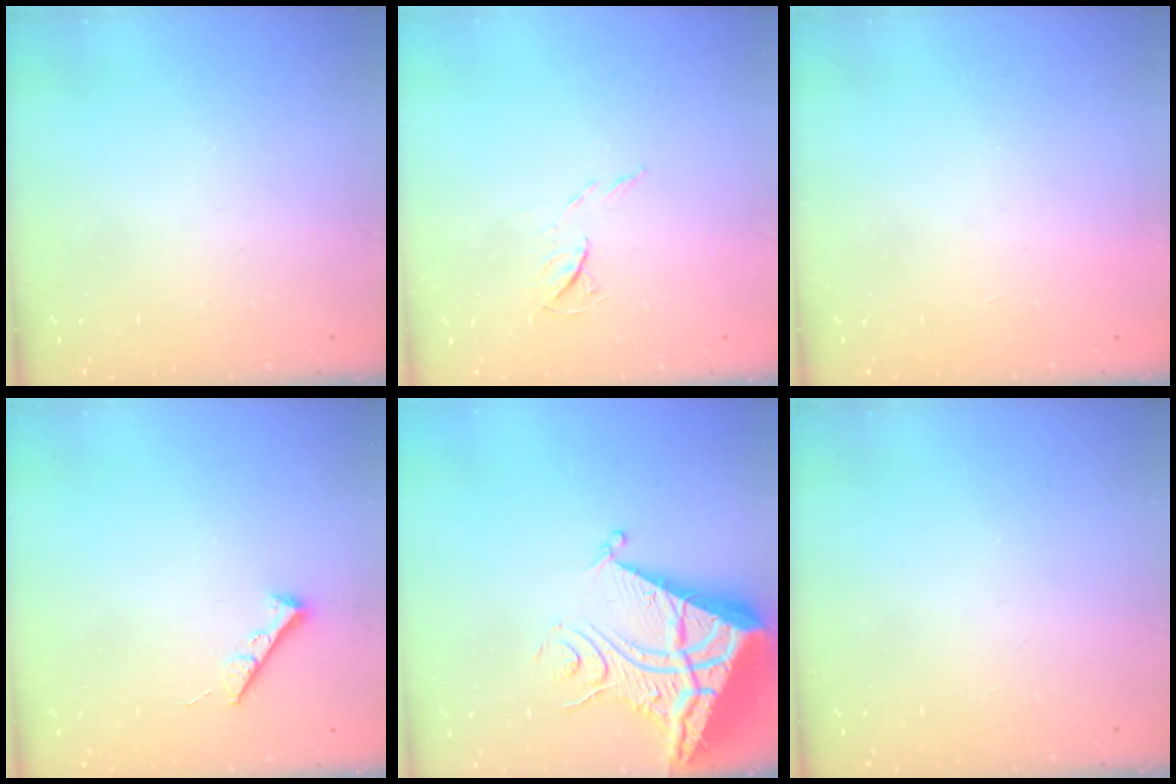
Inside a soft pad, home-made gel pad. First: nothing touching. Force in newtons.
{"total": 5.0, "press": 5.0, "slide": 0.7}
{"total": 1.5, "press": 1.5, "slide": 0.1}
{"total": 5.4, "press": 5.4, "slide": 0.8}
{"total": 12.7, "press": 12.6, "slide": 1.2}
{"total": 0.0}